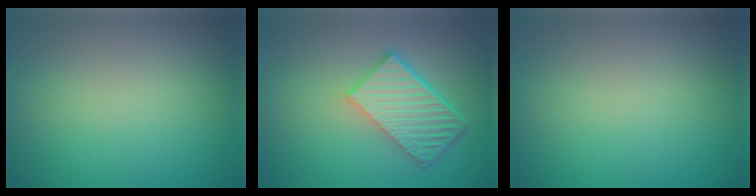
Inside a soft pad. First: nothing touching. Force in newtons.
{"total": 6.5, "press": 4.6, "slide": 4.6}
{"total": 0.0}